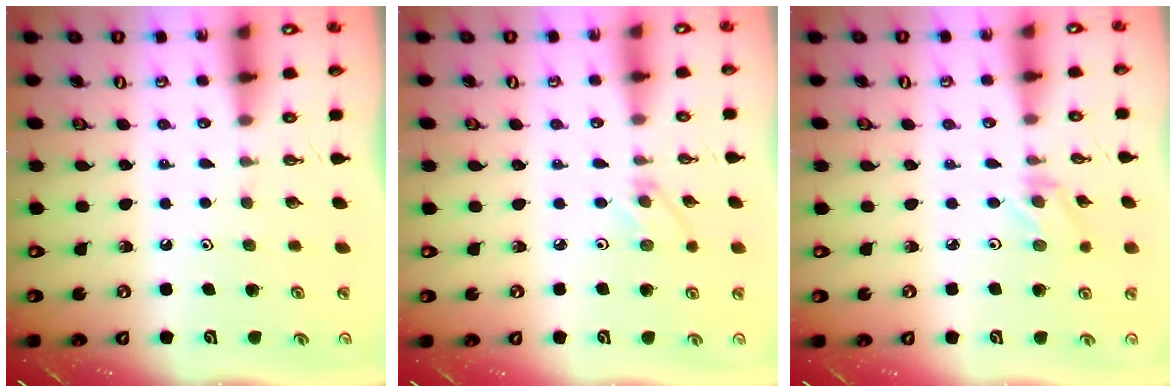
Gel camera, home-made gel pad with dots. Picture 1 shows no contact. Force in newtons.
{"total": 1.9, "press": 1.9, "slide": 0.3}
{"total": 1.6, "press": 1.5, "slide": 0.3}